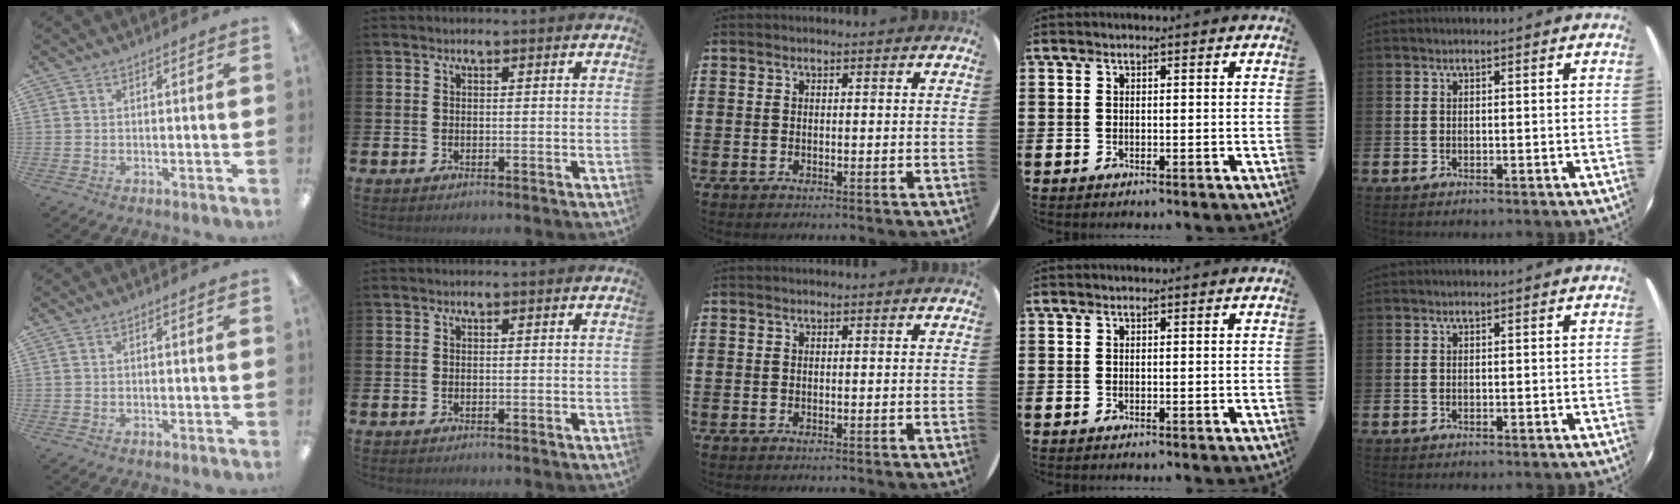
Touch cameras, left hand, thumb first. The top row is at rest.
{}